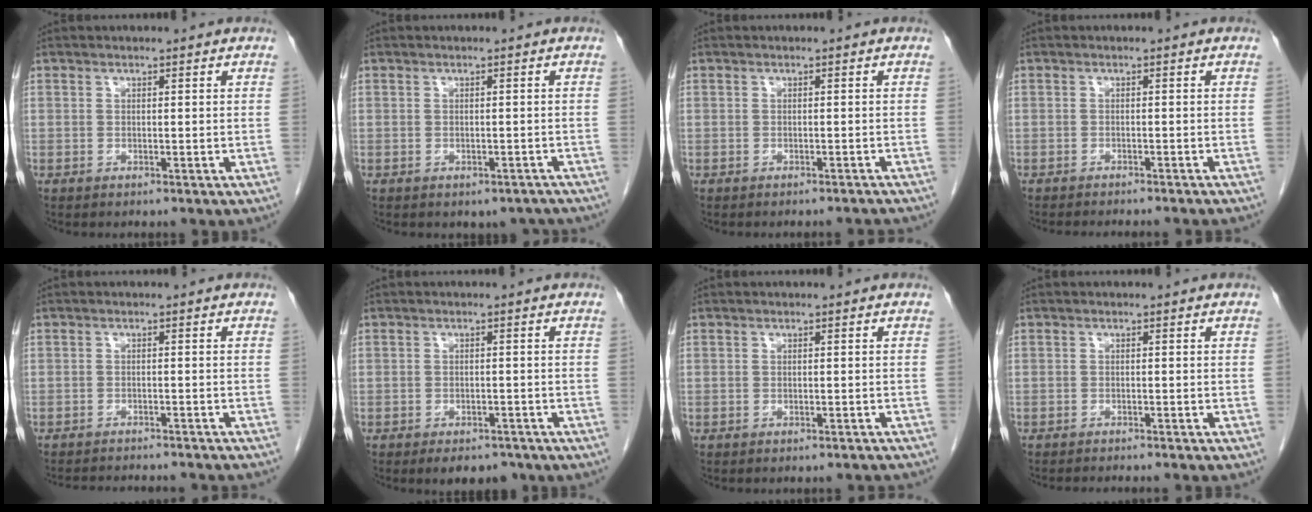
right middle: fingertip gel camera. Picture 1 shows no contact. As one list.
[{"total": 3.3, "force": [-2.7, 1.8, 0.6], "torque": [0.000, 0.012, -0.030]}, {"total": 3.0, "force": [-2.9, 0.0, 0.4], "torque": [-0.007, -0.012, -0.034]}, {"total": 9.4, "force": [-8.5, 1.0, 3.9], "torque": [-0.033, -0.013, -0.100]}, {"total": 12.4, "force": [-11.6, 1.6, 4.3], "torque": [-0.058, -0.007, -0.138]}, {"total": 4.9, "force": [-3.8, 2.4, 1.8], "torque": [-0.015, 0.001, -0.051]}, {"total": 3.4, "force": [-3.3, 0.4, 0.5], "torque": [-0.009, -0.012, -0.037]}, {"total": 5.7, "force": [-5.1, 0.2, 2.4], "torque": [-0.018, -0.007, -0.068]}]